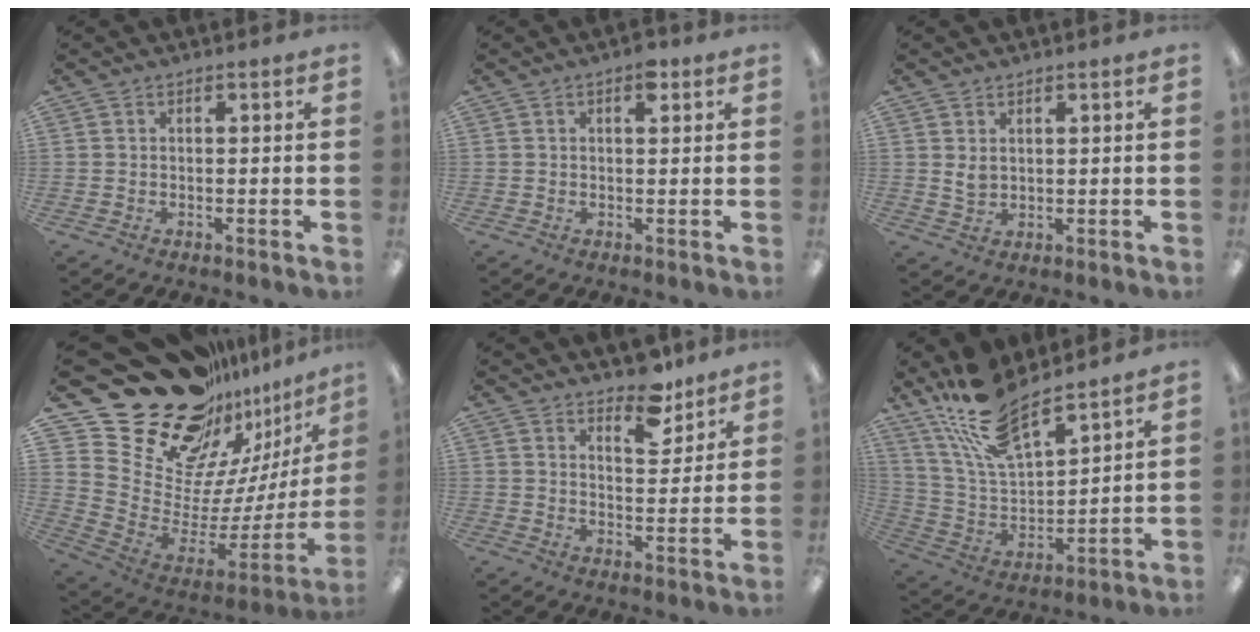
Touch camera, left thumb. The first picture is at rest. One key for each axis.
{"total": 3.2, "fx": 1.8, "fy": 1.5, "fz": 2.3, "tx": -0.018, "ty": -0.010, "tz": 0.024}
{"total": 3.6, "fx": 1.8, "fy": 2.4, "fz": 2.0, "tx": -0.040, "ty": -0.006, "tz": 0.031}
{"total": 26.8, "fx": 20.2, "fy": 13.7, "fz": 11.0, "tx": -0.161, "ty": -0.179, "tz": 0.403}
{"total": 7.9, "fx": 6.6, "fy": 3.3, "fz": 2.7, "tx": -0.018, "ty": -0.049, "tz": 0.114}
{"total": 16.7, "fx": 13.4, "fy": 5.6, "fz": 8.2, "tx": -0.179, "ty": -0.073, "tz": 0.243}